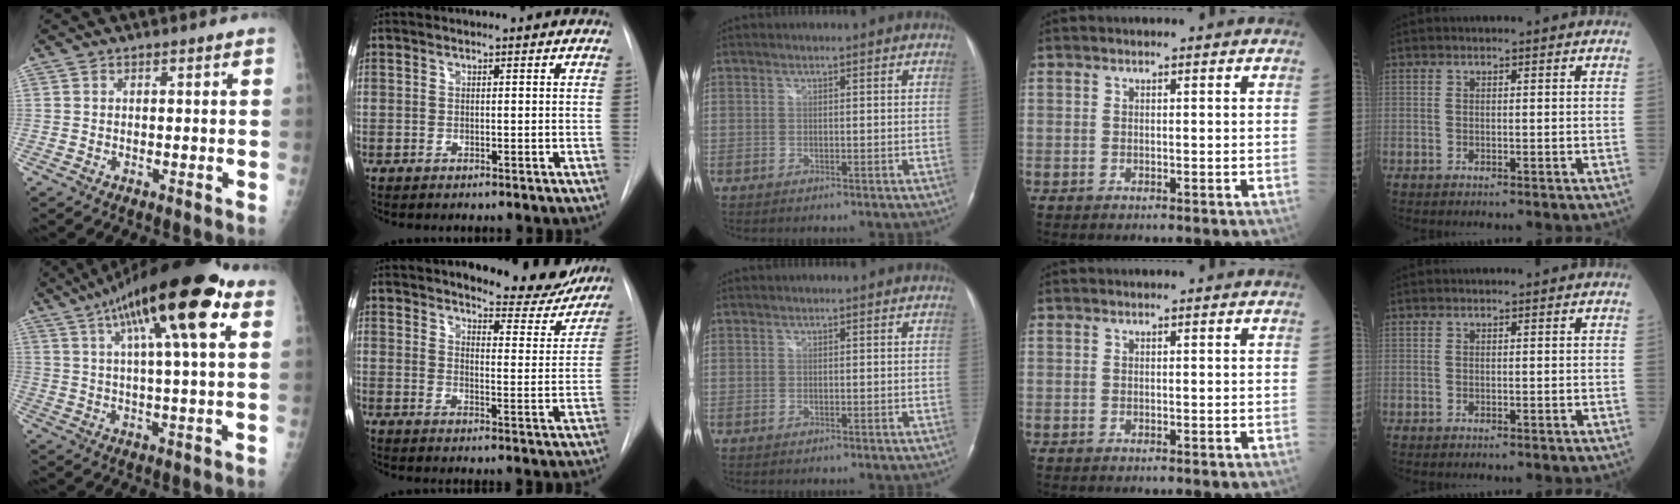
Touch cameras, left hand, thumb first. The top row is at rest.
{"thumb": {"total": 20.8, "force": [9.2, 4.9, 18.0], "torque": [-0.290, 0.011, 0.143]}, "index": {"total": 12.3, "force": [11.1, 3.0, 4.2], "torque": [-0.034, -0.044, 0.130]}}